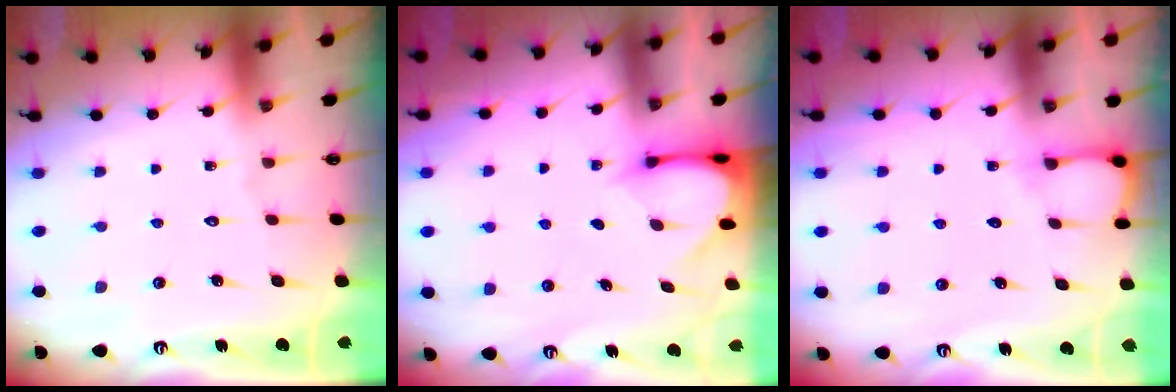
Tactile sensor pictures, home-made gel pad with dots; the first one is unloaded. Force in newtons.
{"total": 3.2, "press": 3.1, "slide": 0.4}
{"total": 3.2, "press": 3.1, "slide": 0.4}